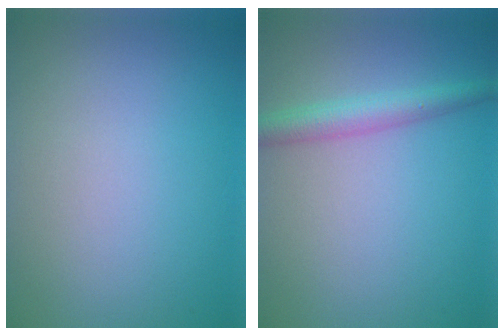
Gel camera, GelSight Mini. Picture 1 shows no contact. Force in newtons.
{"total": 3.0, "press": 3.0, "slide": 0.1}